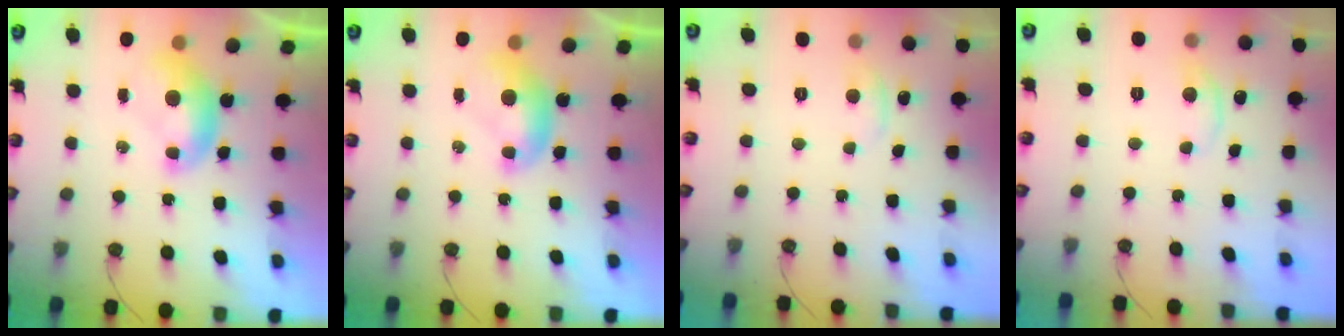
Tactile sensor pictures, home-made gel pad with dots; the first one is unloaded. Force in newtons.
{"total": 0.0}
{"total": 0.8, "press": 0.0, "slide": 0.8}
{"total": 0.8, "press": 0.6, "slide": 0.5}